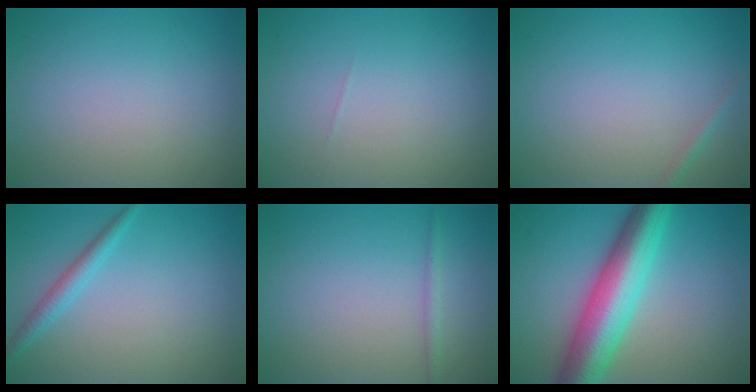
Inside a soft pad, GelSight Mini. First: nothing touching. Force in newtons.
{"total": 0.0}
{"total": 0.8, "press": 0.7, "slide": 0.1}
{"total": 1.9, "press": 1.9, "slide": 0.1}
{"total": 0.9, "press": 0.9, "slide": 0.1}
{"total": 9.2, "press": 9.2, "slide": 0.3}